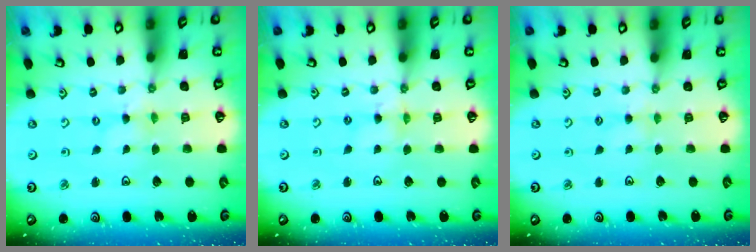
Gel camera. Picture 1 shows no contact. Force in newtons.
{"total": 2.1, "press": 2.1, "slide": 0.3}
{"total": 1.8, "press": 1.8, "slide": 0.4}